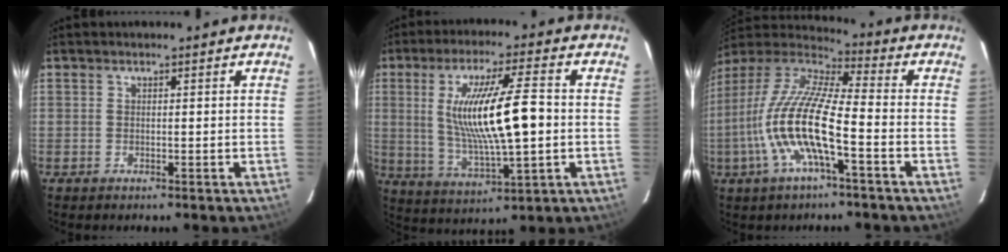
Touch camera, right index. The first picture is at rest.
{"total": 15.7, "force": [0.5, 2.8, 15.5], "torque": [-0.283, -0.011, 0.025]}
{"total": 16.2, "force": [-4.9, 3.2, 15.1], "torque": [-0.295, -0.010, -0.100]}